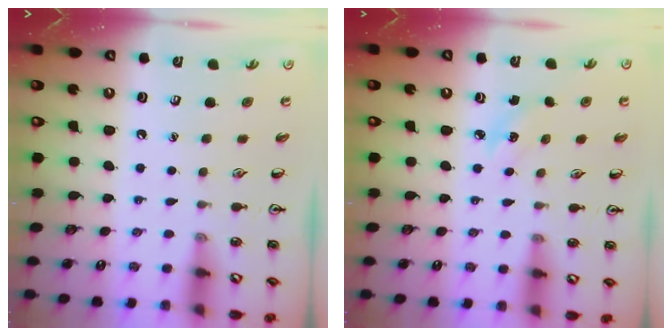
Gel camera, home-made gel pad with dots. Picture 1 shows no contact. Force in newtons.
{"total": 3.5, "press": 3.2, "slide": 1.3}